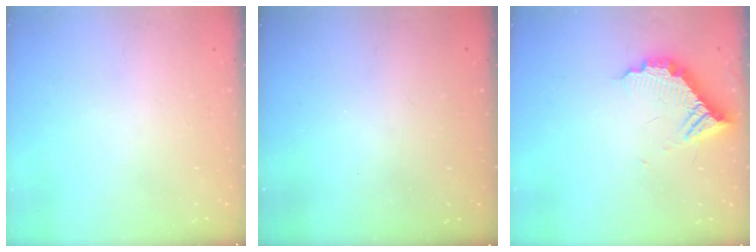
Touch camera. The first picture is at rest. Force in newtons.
{"total": 3.2, "press": 3.2, "slide": 0.1}
{"total": 11.4, "press": 11.4, "slide": 0.7}